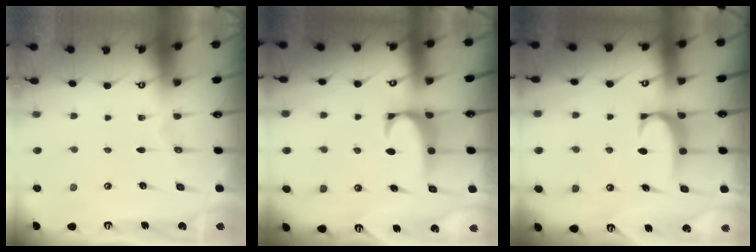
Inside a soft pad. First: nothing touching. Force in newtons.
{"total": 2.0, "press": 1.9, "slide": 0.6}
{"total": 1.7, "press": 1.6, "slide": 0.5}